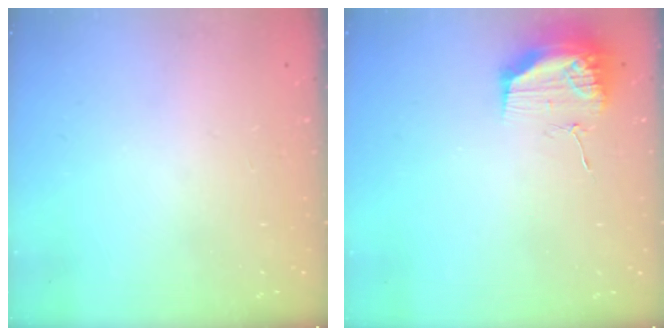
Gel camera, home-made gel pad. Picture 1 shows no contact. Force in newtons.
{"total": 11.7, "press": 11.6, "slide": 1.0}